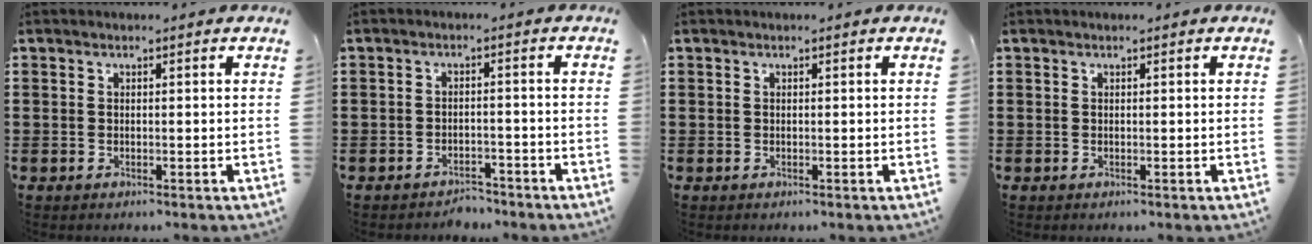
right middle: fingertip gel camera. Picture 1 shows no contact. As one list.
[{"total": 2.5, "force": [-2.4, 0.4, -0.1], "torque": [-0.007, 0.002, -0.054]}, {"total": 0.0}, {"total": 0.0}]